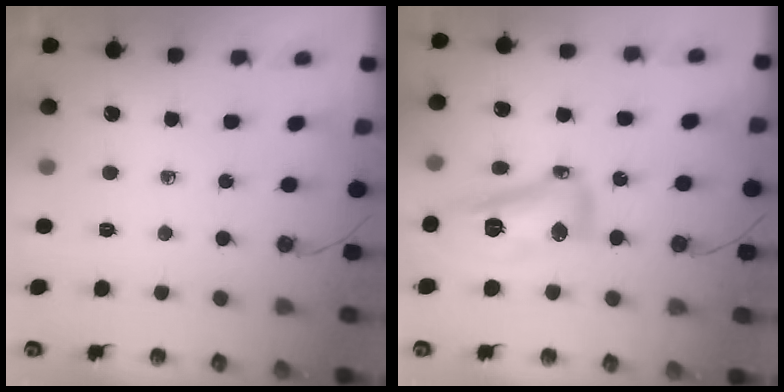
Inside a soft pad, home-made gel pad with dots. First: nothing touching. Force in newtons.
{"total": 14.9, "press": 14.8, "slide": 1.2}